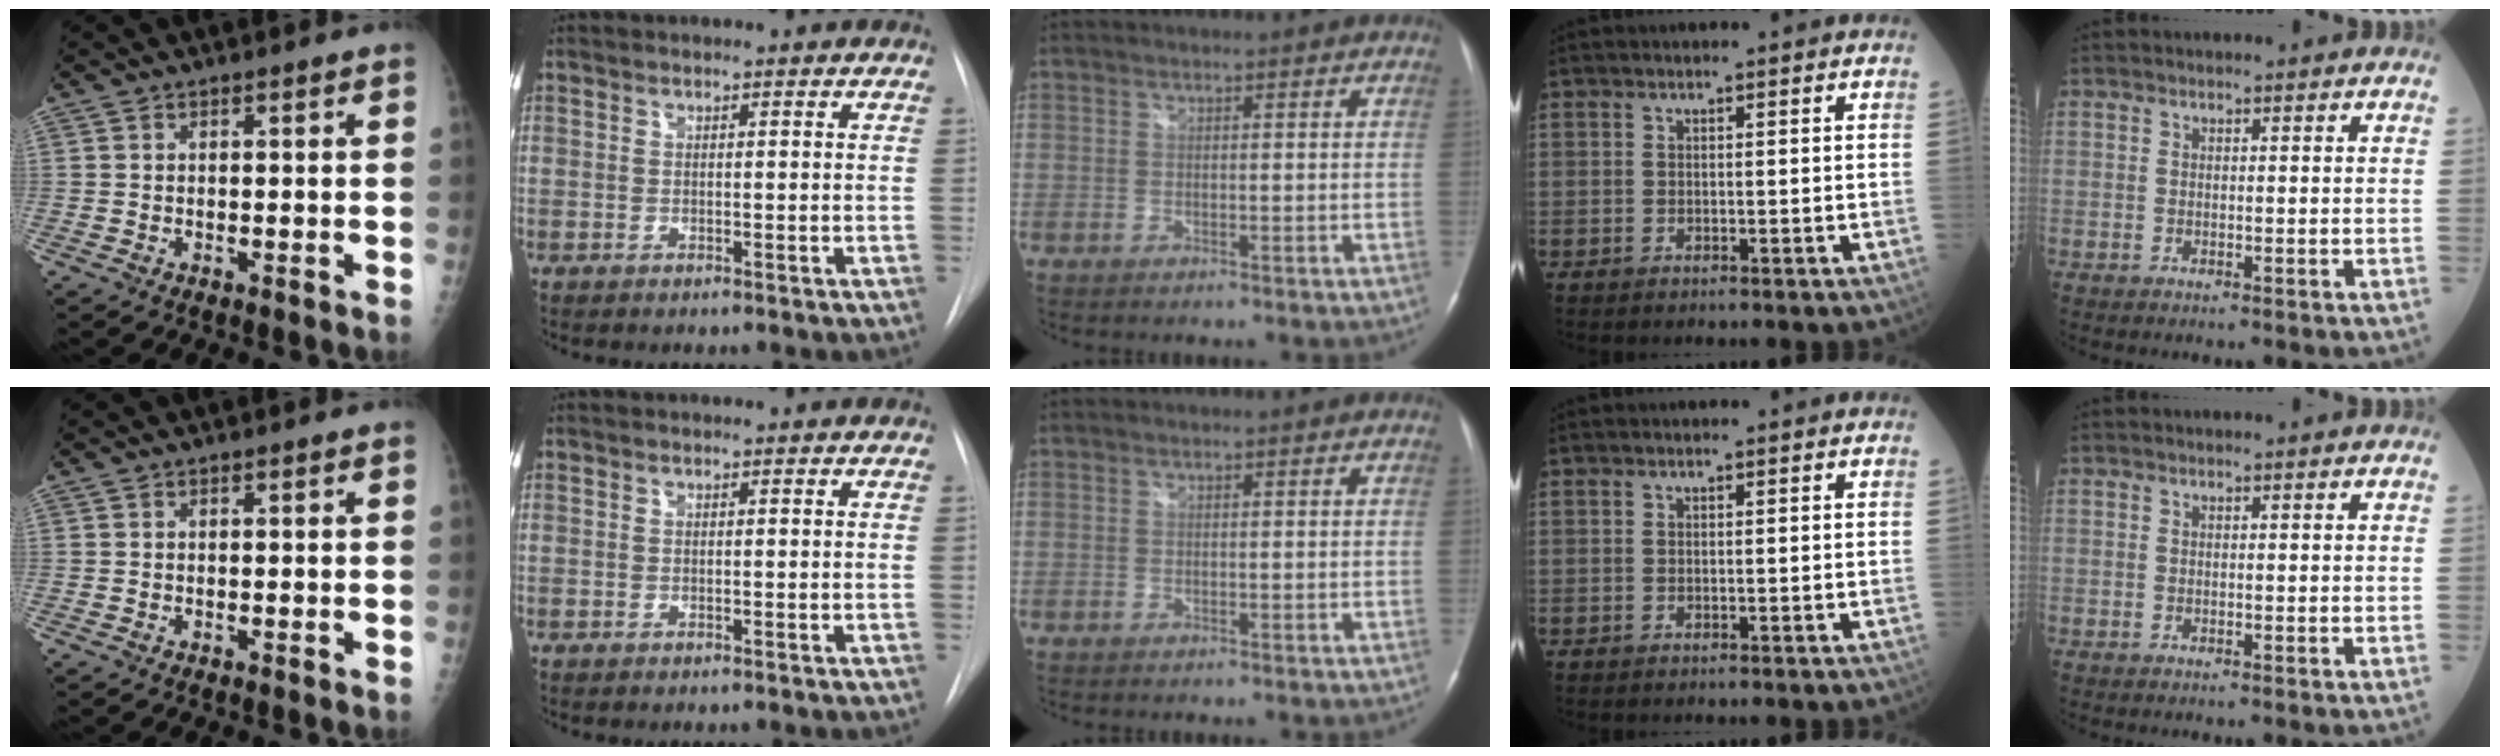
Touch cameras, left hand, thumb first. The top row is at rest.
{}